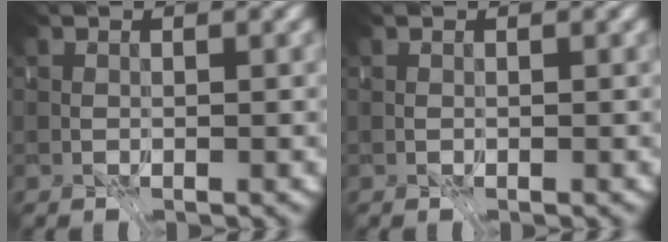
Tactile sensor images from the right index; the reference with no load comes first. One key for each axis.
{"total": 0.0}